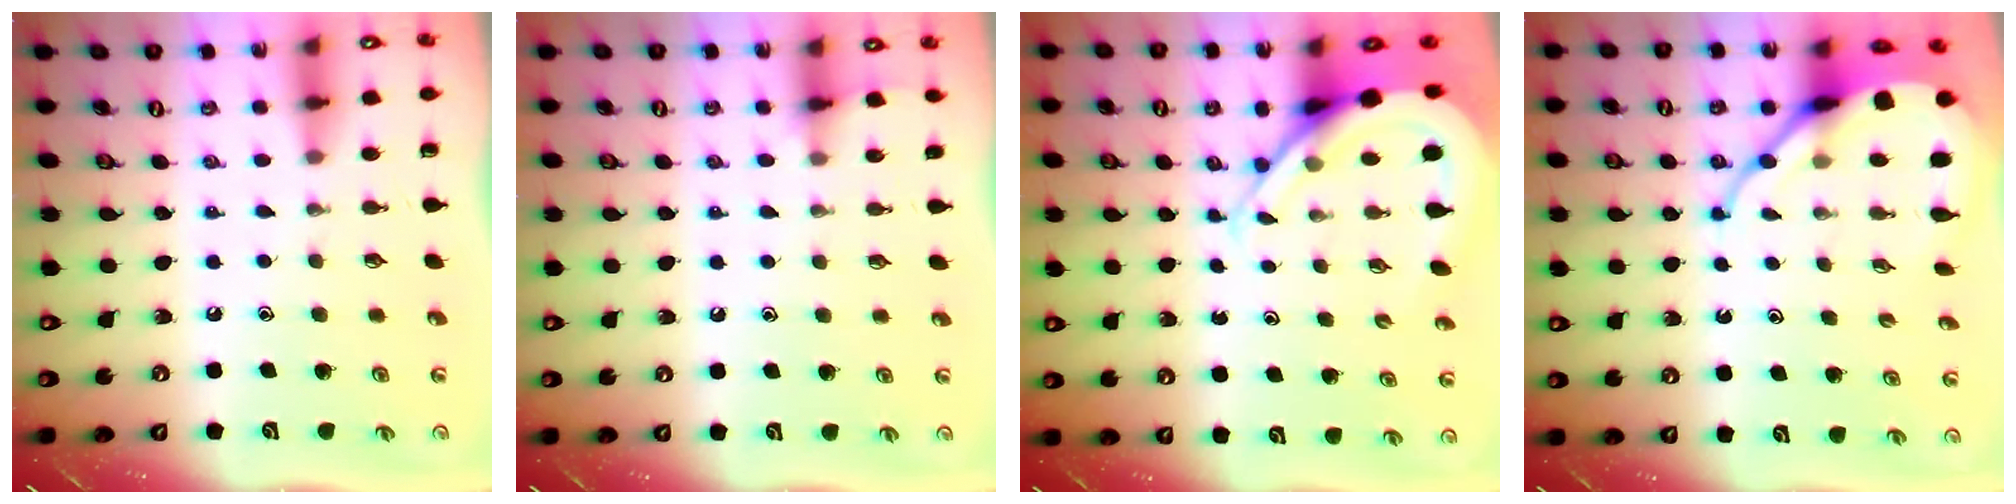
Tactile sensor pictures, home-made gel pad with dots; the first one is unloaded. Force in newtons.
{"total": 5.3, "press": 5.3, "slide": 0.7}
{"total": 9.5, "press": 9.5, "slide": 0.8}
{"total": 10.3, "press": 10.2, "slide": 1.0}